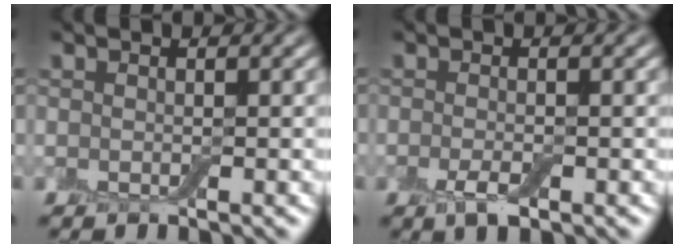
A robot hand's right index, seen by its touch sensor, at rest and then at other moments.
{"total": 1.7, "force": [-0.9, 0.6, 1.3], "torque": [-0.027, -0.003, -0.017]}